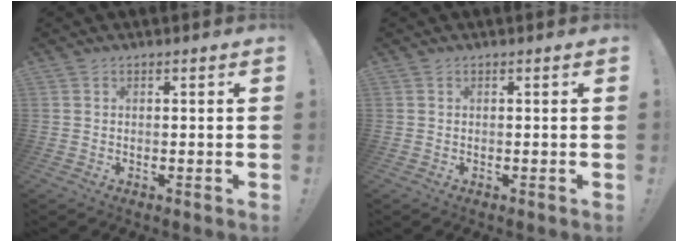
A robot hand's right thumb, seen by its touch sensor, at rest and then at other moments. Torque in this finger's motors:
{"motor_torque": [-0.13, 0.13, 0.05, 0.04, 0.13]}